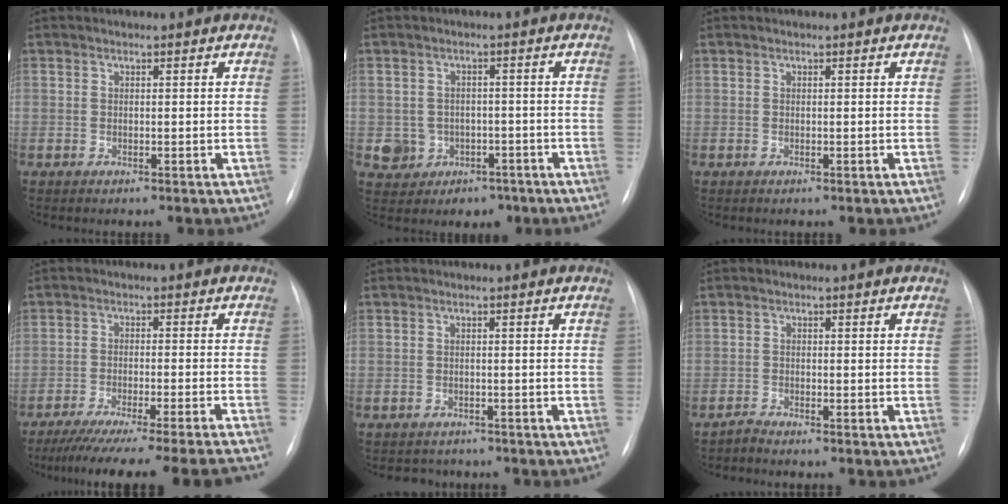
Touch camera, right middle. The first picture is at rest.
{"total": 6.0, "force": [-2.2, 5.5, 1.2], "torque": [-0.020, 0.015, -0.018]}
{"total": 0.0}
{"total": 18.5, "force": [-16.5, -1.7, 8.1], "torque": [-0.097, -0.051, -0.238]}
{"total": 2.5, "force": [-2.2, 1.2, -0.5], "torque": [0.002, 0.004, -0.031]}
{"total": 1.0, "force": [-1.0, -0.3, 0.0], "torque": [-0.005, -0.007, -0.019]}